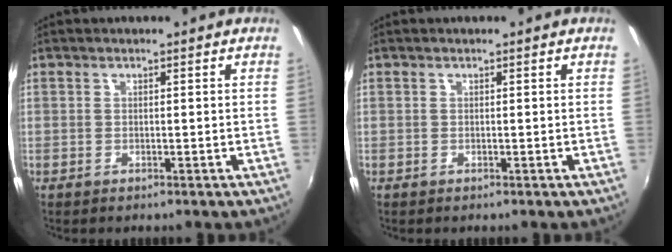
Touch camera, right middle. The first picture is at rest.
{"total": 0.0}